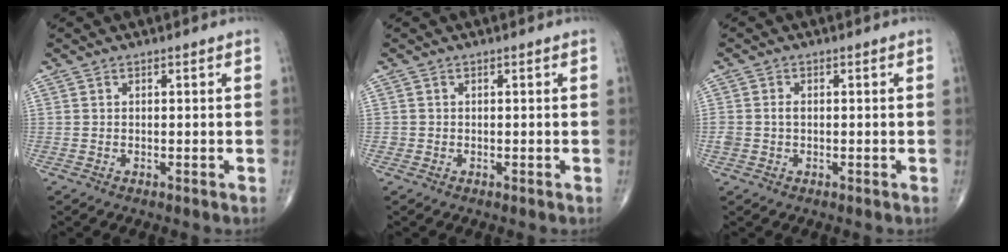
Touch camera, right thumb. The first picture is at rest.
{"total": 0.6, "force": [-0.1, 0.6, 0.0], "torque": [0.003, 0.005, -0.004]}
{"total": 2.3, "force": [-0.1, 1.5, 1.8], "torque": [-0.044, 0.003, -0.001]}